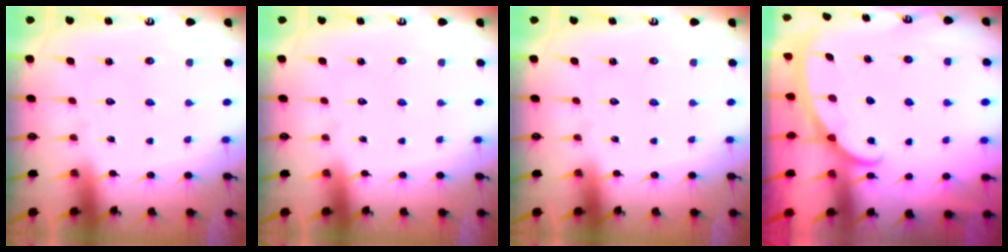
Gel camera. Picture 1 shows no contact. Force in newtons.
{"total": 0.0}
{"total": 0.0}
{"total": 3.9, "press": 3.8, "slide": 0.2}